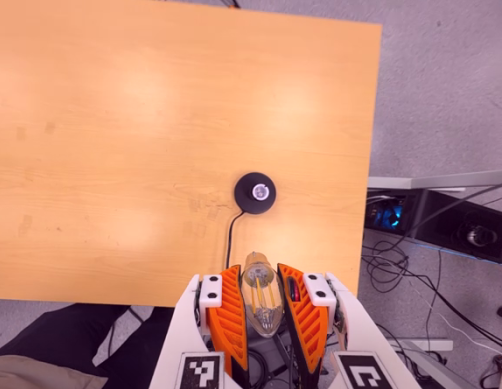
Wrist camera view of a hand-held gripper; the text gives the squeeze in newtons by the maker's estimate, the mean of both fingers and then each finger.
{"total": 18.5, "left": 19.9, "right": 17.0}